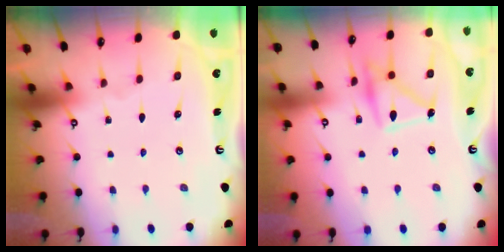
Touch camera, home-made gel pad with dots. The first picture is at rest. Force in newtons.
{"total": 16.4, "press": 16.4, "slide": 1.1}